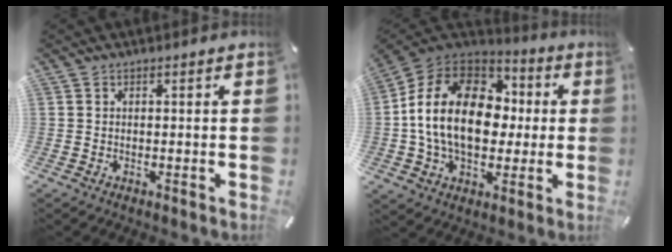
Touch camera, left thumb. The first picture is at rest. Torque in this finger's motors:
{"motor_torque": [2.02, 2.99, 2.77, 0.00, 0.71]}